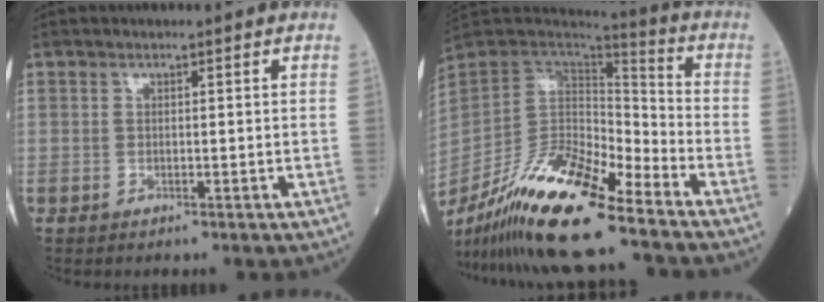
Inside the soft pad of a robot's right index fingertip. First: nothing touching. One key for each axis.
{"total": 17.7, "fx": -13.2, "fy": 3.0, "fz": 11.4, "tx": -0.226, "ty": -0.008, "tz": -0.248}